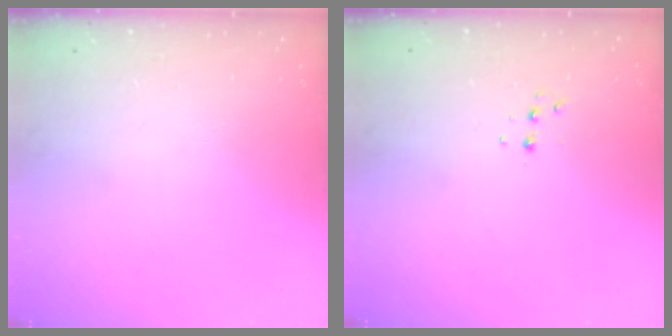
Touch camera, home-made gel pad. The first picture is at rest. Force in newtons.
{"total": 4.7, "press": 4.6, "slide": 0.8}